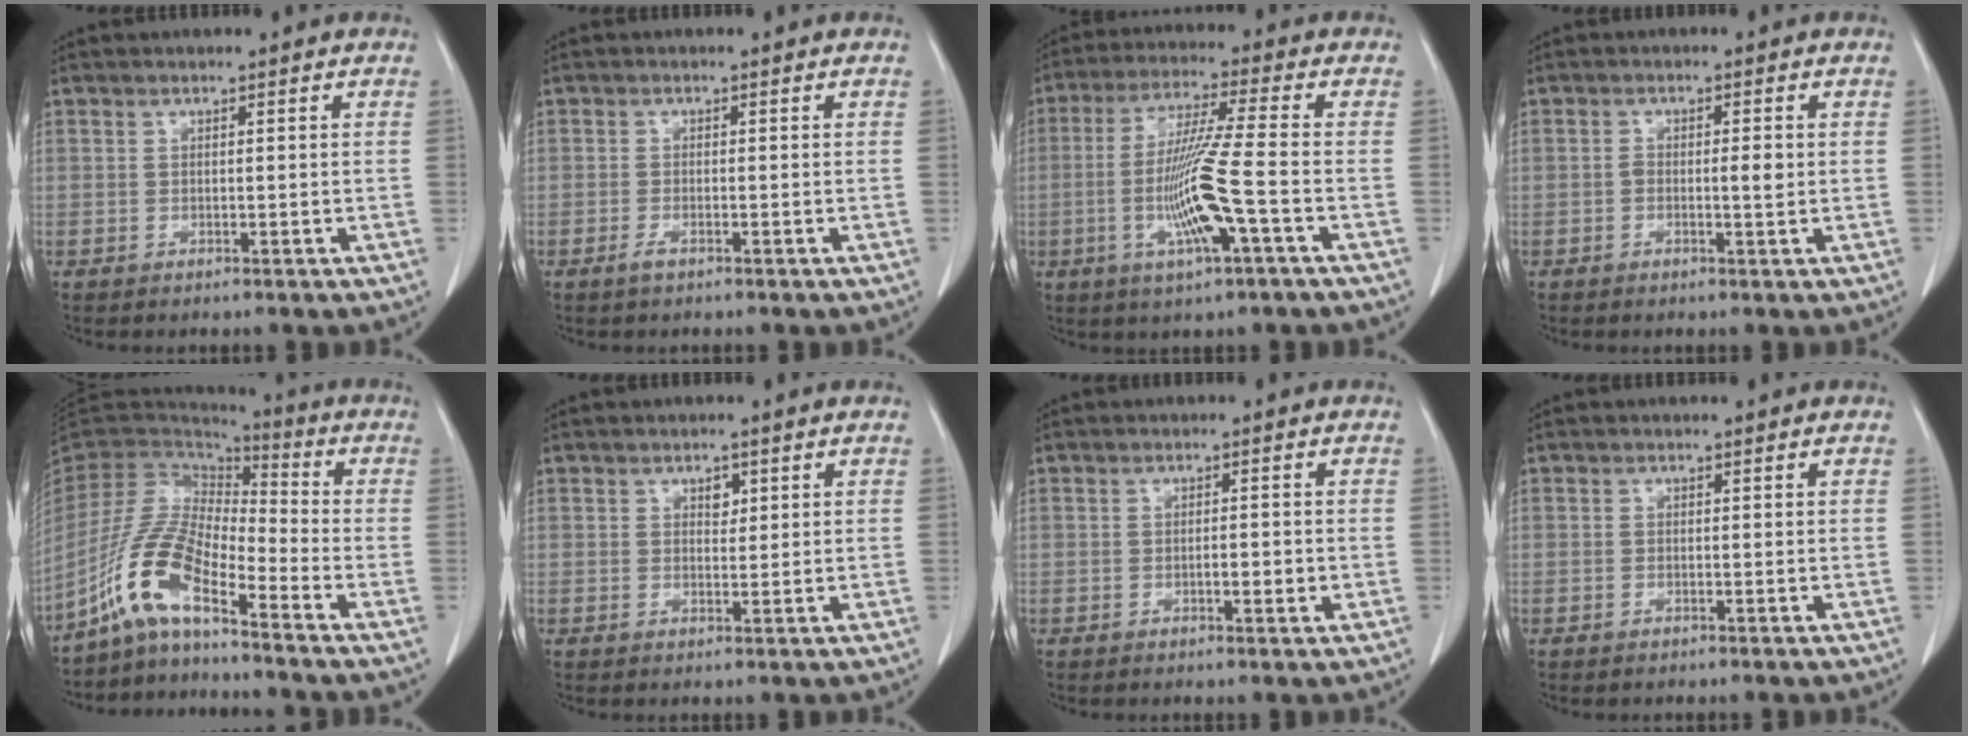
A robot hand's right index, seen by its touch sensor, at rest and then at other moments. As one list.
[{"total": 1.3, "force": [-0.9, 0.3, 0.9], "torque": [-0.020, -0.001, -0.015]}, {"total": 11.6, "force": [-3.2, -0.5, 11.2], "torque": [-0.225, -0.012, -0.062]}, {"total": 2.2, "force": [-0.2, 0.6, 2.2], "torque": [-0.035, 0.002, -0.003]}, {"total": 10.3, "force": [-7.0, 2.2, 7.2], "torque": [-0.168, 0.010, -0.144]}, {"total": 1.7, "force": [0.8, 1.1, 1.1], "torque": [-0.012, -0.002, 0.011]}, {"total": 3.4, "force": [-0.7, 1.0, 3.1], "torque": [-0.052, 0.000, -0.006]}, {"total": 0.0}]